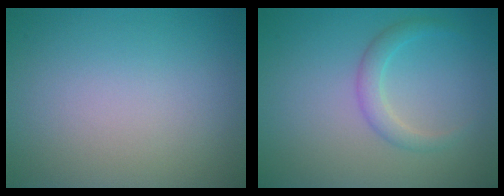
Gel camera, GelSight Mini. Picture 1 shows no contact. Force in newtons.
{"total": 1.9, "press": 1.9, "slide": 0.1}